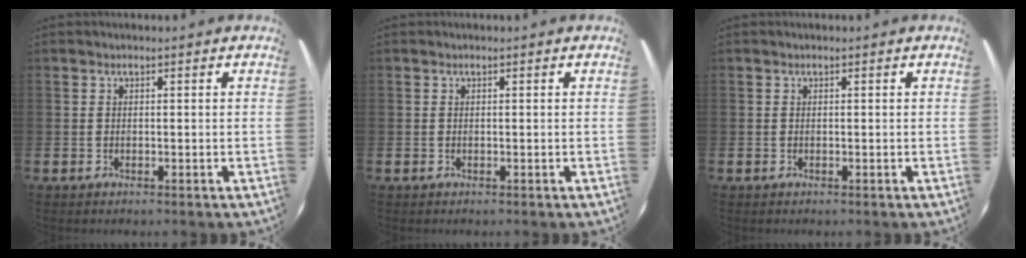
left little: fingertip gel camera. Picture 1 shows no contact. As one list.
[{"total": 0.0}, {"total": 0.0}]